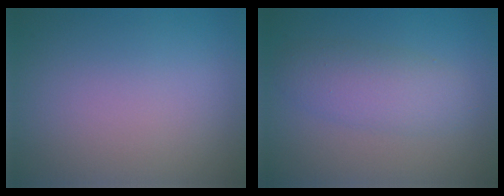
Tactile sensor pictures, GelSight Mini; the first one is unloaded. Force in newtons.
{"total": 3.5, "press": 3.5, "slide": 0.2}